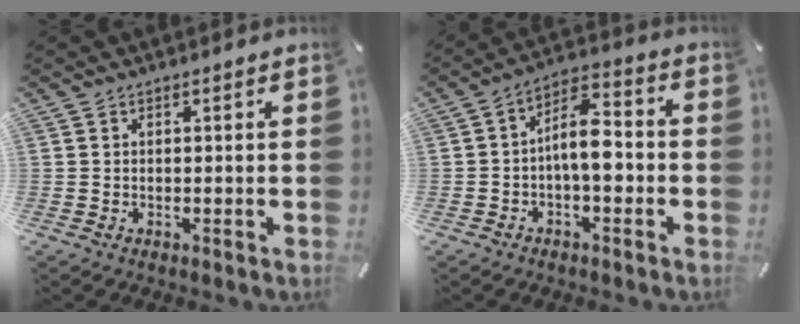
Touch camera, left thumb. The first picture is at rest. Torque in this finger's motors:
{"motor_torque": [0.02, 1.26, 0.17, -0.01, 0.11]}